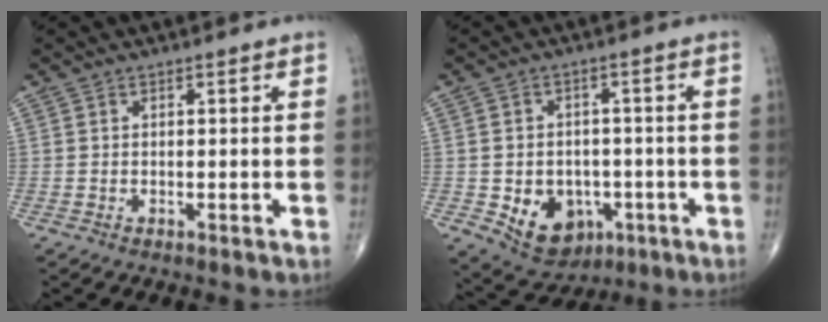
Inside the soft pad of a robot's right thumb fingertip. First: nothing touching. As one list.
[{"total": 10.5, "force": [-3.1, 8.1, 5.8], "torque": [-0.057, 0.015, -0.033]}]